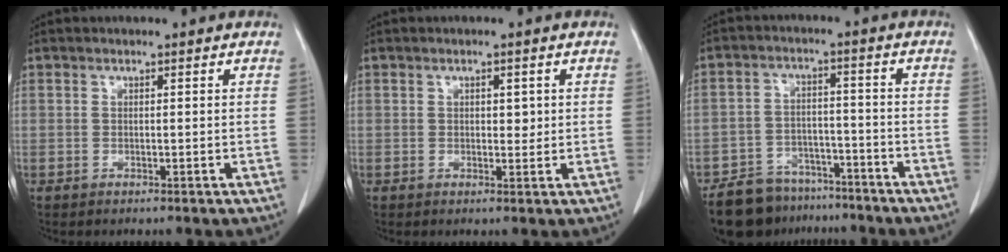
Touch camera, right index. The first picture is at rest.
{"total": 2.0, "force": [0.5, 1.1, 1.6], "torque": [-0.019, -0.001, 0.006]}
{"total": 10.6, "force": [-8.8, 5.4, 2.4], "torque": [-0.035, 0.017, -0.141]}